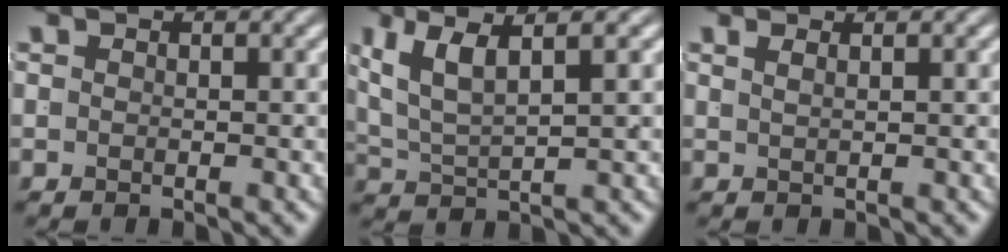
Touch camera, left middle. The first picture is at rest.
{"total": 5.3, "force": [1.8, 2.9, 4.0], "torque": [-0.090, -0.006, 0.040]}
{"total": 1.6, "force": [0.6, -1.5, 0.3], "torque": [0.006, -0.002, 0.019]}